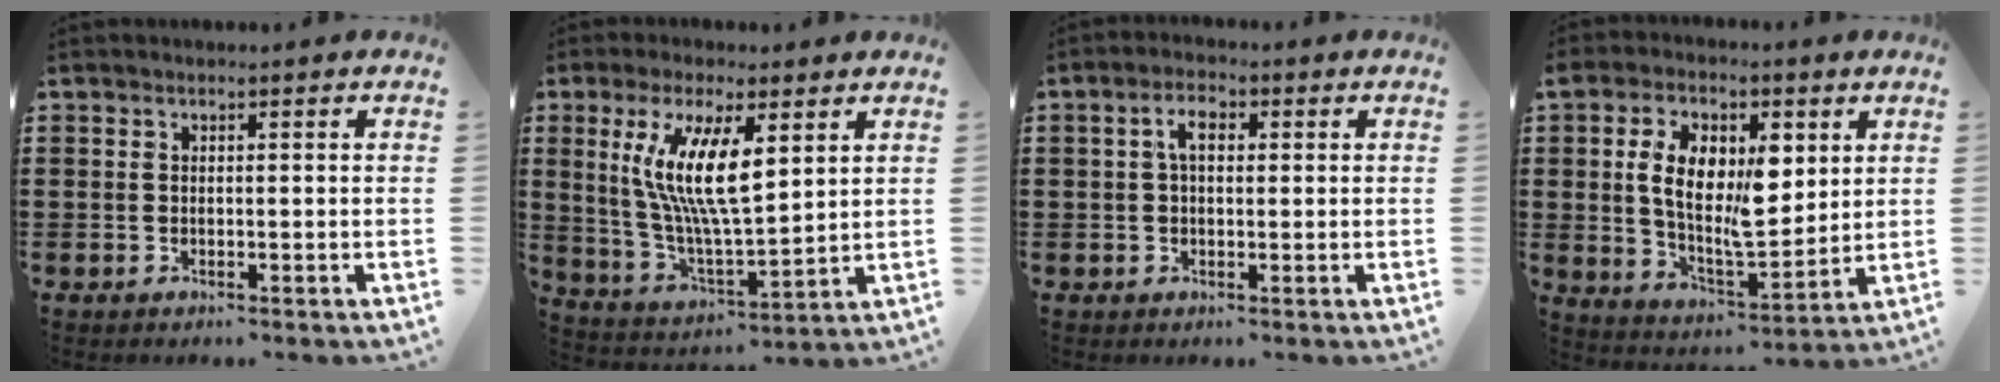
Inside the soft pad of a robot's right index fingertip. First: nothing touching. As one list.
[{"total": 10.8, "force": [3.7, 2.9, 9.7], "torque": [-0.199, -0.007, 0.065]}, {"total": 3.2, "force": [0.5, 1.8, 2.6], "torque": [-0.054, 0.013, 0.007]}, {"total": 12.1, "force": [3.1, 6.2, 9.9], "torque": [-0.180, 0.005, 0.054]}]